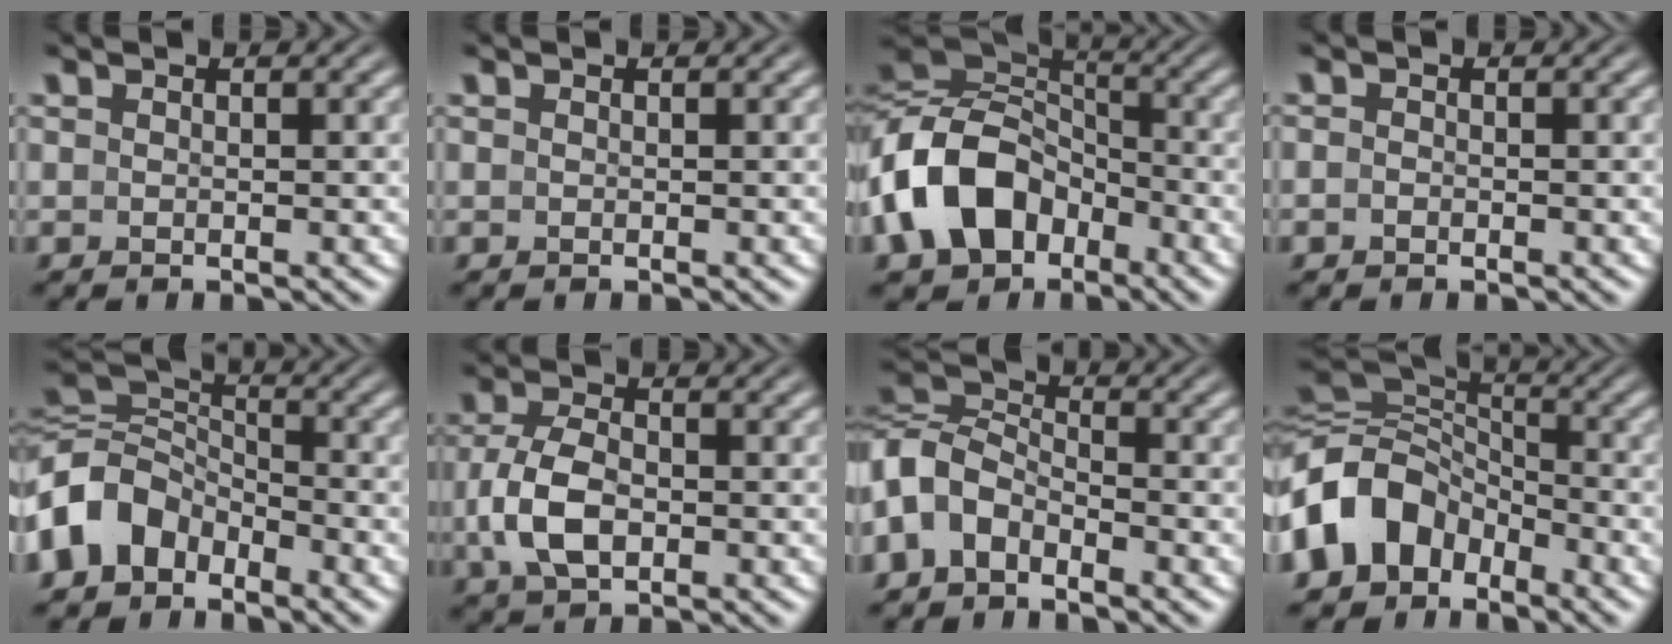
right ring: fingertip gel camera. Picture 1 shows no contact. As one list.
[{"total": 0.0}, {"total": 10.3, "force": [-1.6, 8.3, 5.9], "torque": [-0.144, -0.029, -0.020]}, {"total": 0.8, "force": [-0.7, 0.4, 0.1], "torque": [-0.009, -0.009, -0.011]}, {"total": 8.2, "force": [-2.0, 6.9, 4.0], "torque": [-0.107, -0.024, -0.035]}, {"total": 4.9, "force": [-0.9, 3.0, 3.7], "torque": [-0.093, -0.017, -0.002]}, {"total": 8.3, "force": [-1.7, 7.4, 3.3], "torque": [-0.099, -0.021, -0.040]}, {"total": 9.4, "force": [-2.1, 7.8, 4.7], "torque": [-0.124, -0.019, -0.038]}]